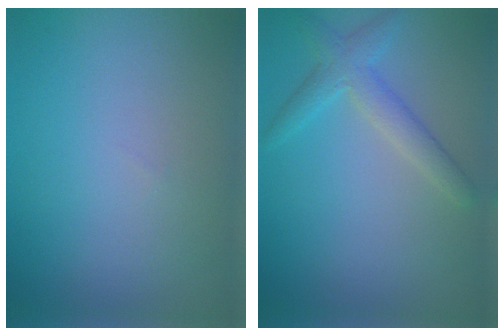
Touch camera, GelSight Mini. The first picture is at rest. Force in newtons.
{"total": 2.7, "press": 2.7, "slide": 0.1}